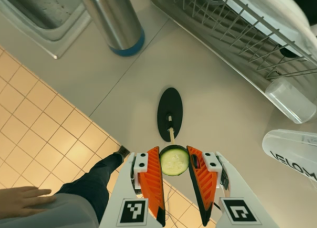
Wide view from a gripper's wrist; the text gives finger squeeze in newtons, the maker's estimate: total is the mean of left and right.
{"total": 8.2, "left": 8.1, "right": 8.3}